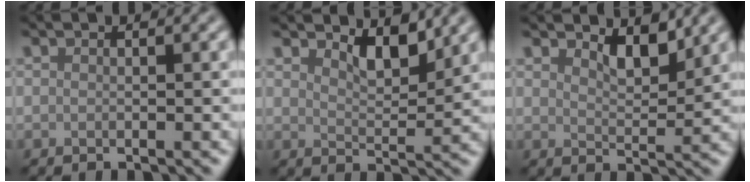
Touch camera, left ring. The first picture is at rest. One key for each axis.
{"total": 3.0, "fx": 2.3, "fy": 0.9, "fz": 1.8, "tx": -0.035, "ty": -0.009, "tz": 0.036}
{"total": 2.7, "fx": 2.1, "fy": 0.8, "fz": 1.5, "tx": -0.030, "ty": -0.009, "tz": 0.031}